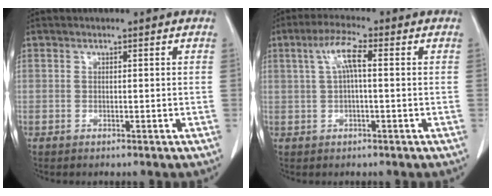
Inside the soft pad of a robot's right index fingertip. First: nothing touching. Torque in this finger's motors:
{"motor_torque": [0.17, 0.11, 0.16, 0.09]}